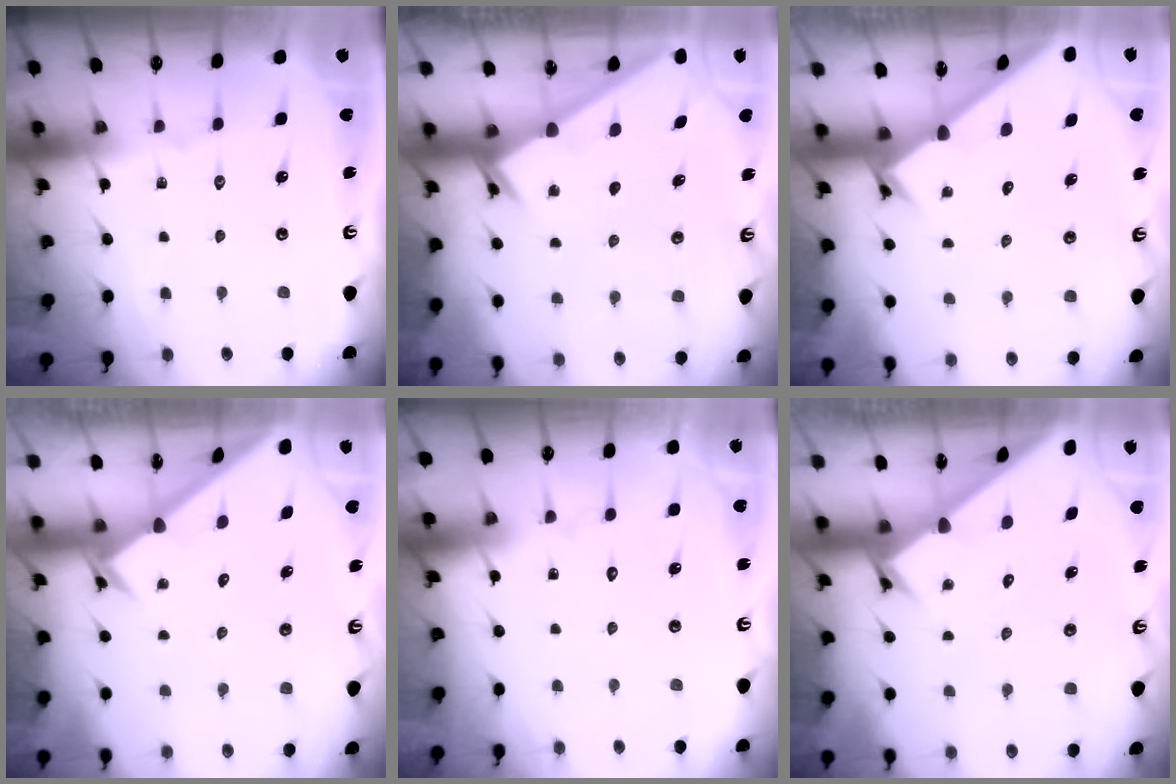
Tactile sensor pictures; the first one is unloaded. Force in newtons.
{"total": 2.6, "press": 2.6, "slide": 0.2}
{"total": 1.7, "press": 1.7, "slide": 0.1}
{"total": 2.6, "press": 2.6, "slide": 0.2}
{"total": 1.9, "press": 1.9, "slide": 0.1}
{"total": 2.7, "press": 2.7, "slide": 0.3}